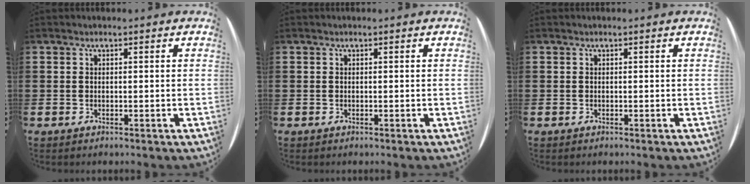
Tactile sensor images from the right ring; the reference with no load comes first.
{"total": 0.0}
{"total": 0.0}